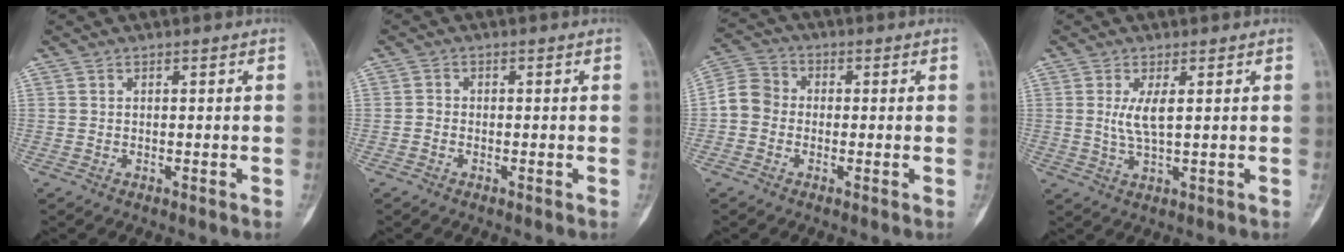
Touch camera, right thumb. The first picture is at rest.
{"total": 1.2, "force": [-0.5, 1.0, 0.5], "torque": [-0.004, 0.004, -0.015]}
{"total": 6.1, "force": [-1.0, 5.4, 2.8], "torque": [-0.038, 0.020, -0.035]}
{"total": 4.2, "force": [1.0, 1.0, 4.0], "torque": [-0.085, -0.011, 0.024]}